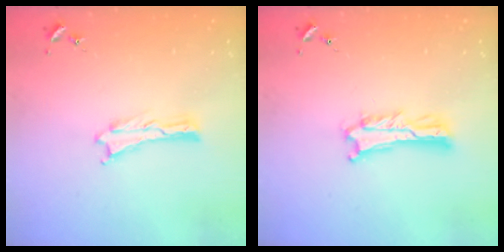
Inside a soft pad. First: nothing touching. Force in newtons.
{"total": 3.1, "press": 3.1, "slide": 0.4}